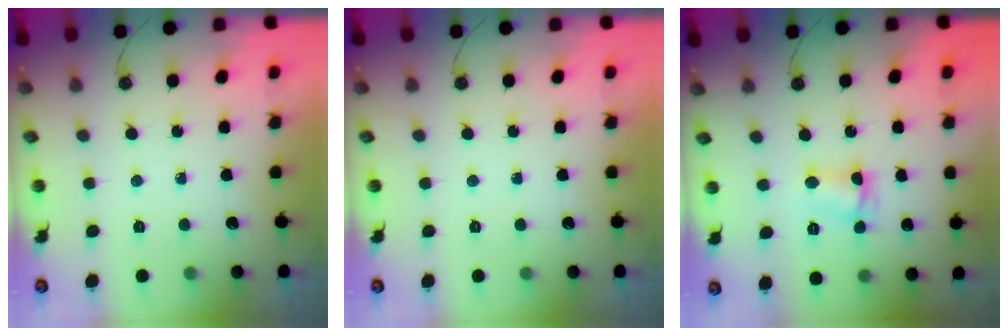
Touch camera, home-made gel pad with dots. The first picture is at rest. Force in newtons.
{"total": 0.0}
{"total": 5.1, "press": 3.8, "slide": 3.4}